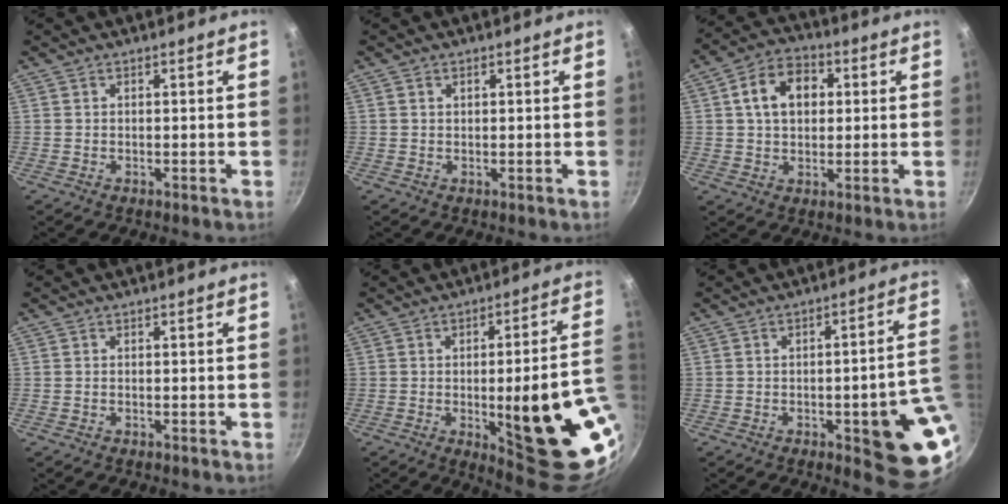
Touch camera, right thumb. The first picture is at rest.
{"total": 0.9, "force": [0.4, 0.7, 0.5], "torque": [-0.006, 0.004, 0.006]}
{"total": 10.3, "force": [2.1, 7.5, 6.8], "torque": [-0.086, 0.014, 0.024]}
{"total": 0.0}
{"total": 24.1, "force": [-4.4, 6.5, 22.8], "torque": [-0.257, -0.004, -0.040]}
{"total": 16.1, "force": [-3.6, 4.4, 15.1], "torque": [-0.136, 0.018, -0.044]}